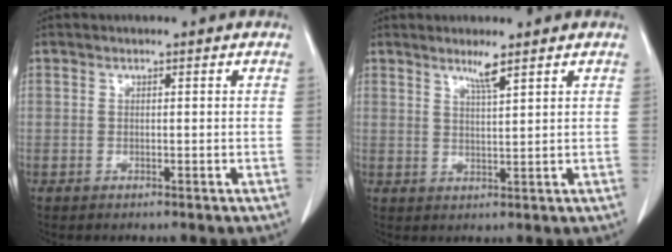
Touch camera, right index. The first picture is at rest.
{"total": 2.9, "force": [2.1, -0.4, 1.9], "torque": [-0.039, -0.005, 0.041]}